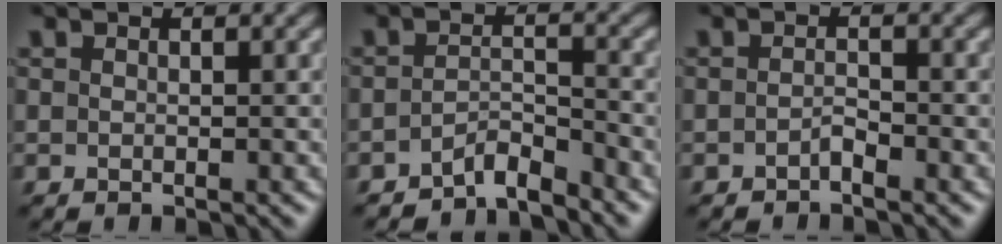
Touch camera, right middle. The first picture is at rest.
{"total": 2.8, "force": [-2.5, 0.4, 1.1], "torque": [-0.018, 0.010, -0.050]}
{"total": 1.0, "force": [-0.7, 0.2, 0.6], "torque": [-0.015, 0.005, -0.013]}